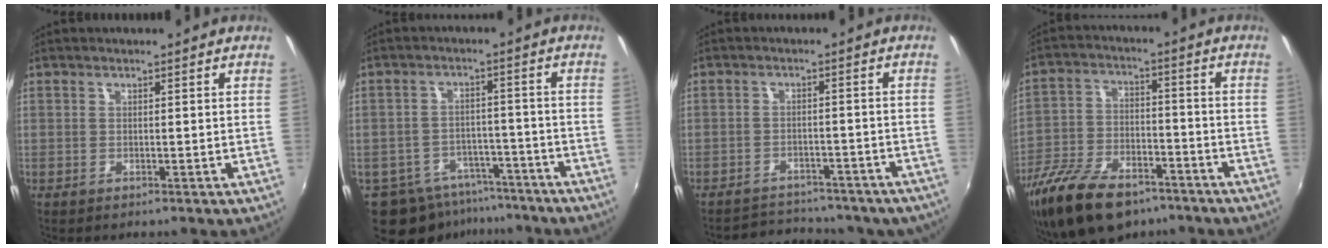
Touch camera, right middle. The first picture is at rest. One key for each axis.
{"total": 12.8, "fx": -9.6, "fy": 7.3, "fz": 4.2, "tx": -0.103, "ty": 0.008, "tz": -0.125}
{"total": 15.0, "fx": -13.0, "fy": 5.7, "fz": 5.0, "tx": -0.105, "ty": 0.009, "tz": -0.153}
{"total": 19.3, "fx": -13.5, "fy": 8.9, "fz": 10.5, "tx": -0.225, "ty": -0.025, "tz": -0.233}